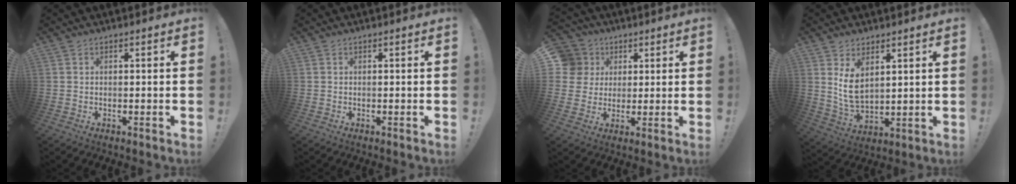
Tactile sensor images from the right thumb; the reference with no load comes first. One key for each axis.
{"total": 0.0}
{"total": 9.4, "fx": 2.1, "fy": 8.9, "fz": 2.2, "tx": -0.029, "ty": -0.006, "tz": 0.044}
{"total": 8.3, "fx": 4.1, "fy": 4.9, "fz": 5.4, "tx": -0.095, "ty": -0.027, "tz": 0.077}